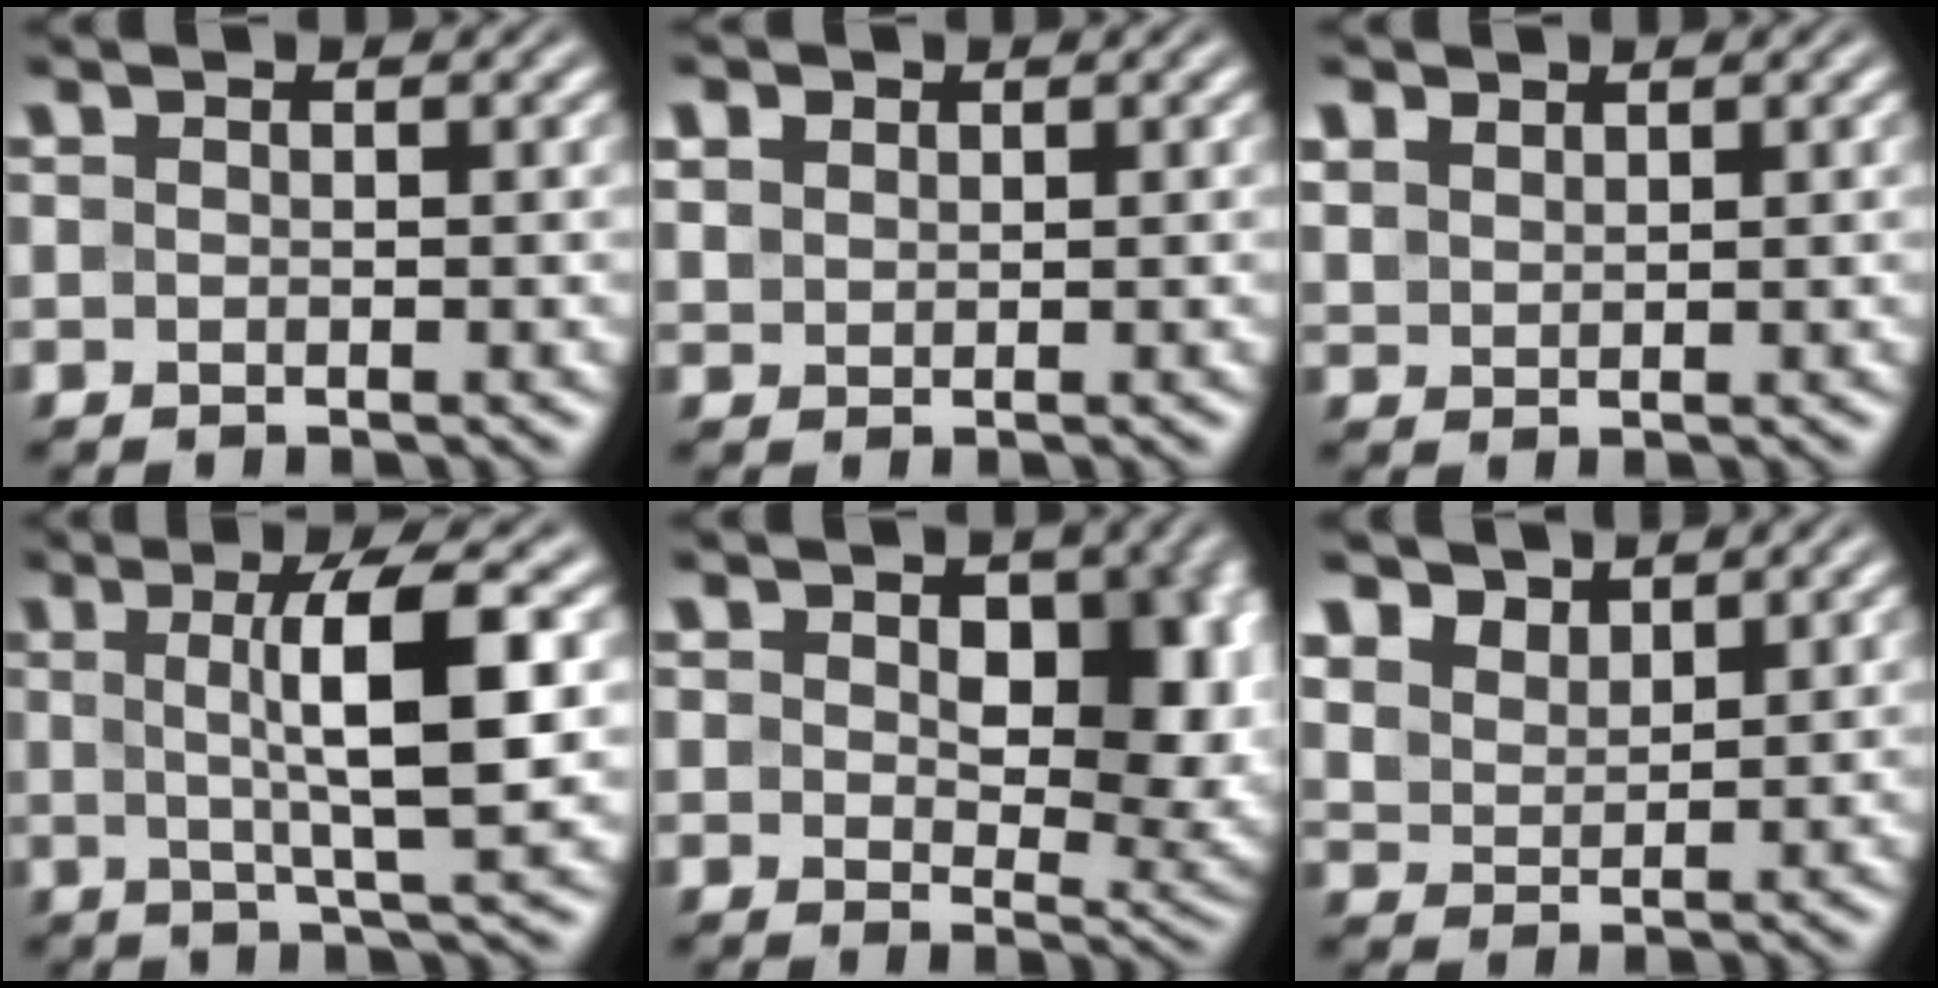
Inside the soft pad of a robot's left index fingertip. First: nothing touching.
{"total": 1.7, "force": [1.1, 1.1, 0.6], "torque": [-0.017, 0.002, 0.023]}
{"total": 1.8, "force": [1.4, 0.9, 0.6], "torque": [-0.020, 0.001, 0.033]}
{"total": 7.9, "force": [1.0, 1.6, 7.6], "torque": [-0.110, 0.009, 0.015]}
{"total": 9.1, "force": [1.8, 5.5, 7.1], "torque": [-0.088, -0.015, 0.030]}
{"total": 3.5, "force": [2.8, 1.9, 1.0], "torque": [-0.039, -0.004, 0.058]}